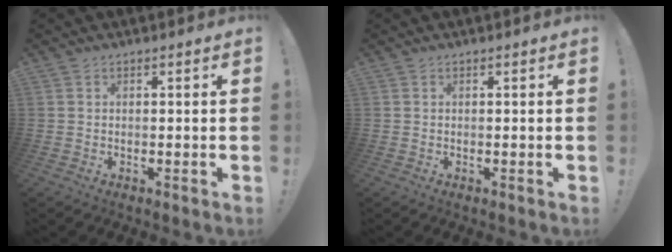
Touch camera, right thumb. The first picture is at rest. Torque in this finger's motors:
{"motor_torque": [-0.03, 0.03, 0.00, 0.00, 0.06]}